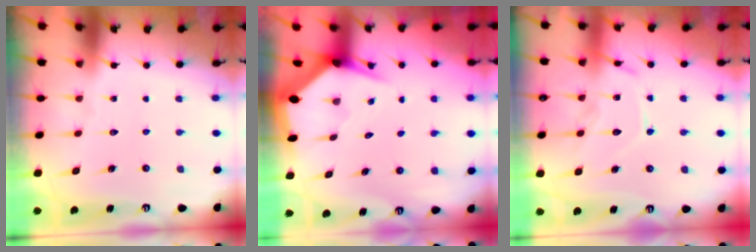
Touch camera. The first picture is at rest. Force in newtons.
{"total": 3.1, "press": 3.1, "slide": 0.4}
{"total": 13.1, "press": 13.0, "slide": 1.0}